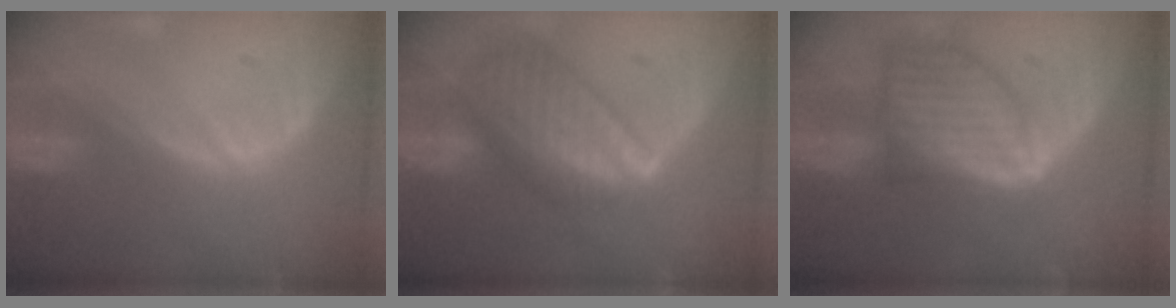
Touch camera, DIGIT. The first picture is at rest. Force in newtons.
{"total": 9.5, "press": 8.3, "slide": 4.6}
{"total": 8.4, "press": 8.4, "slide": 0.3}